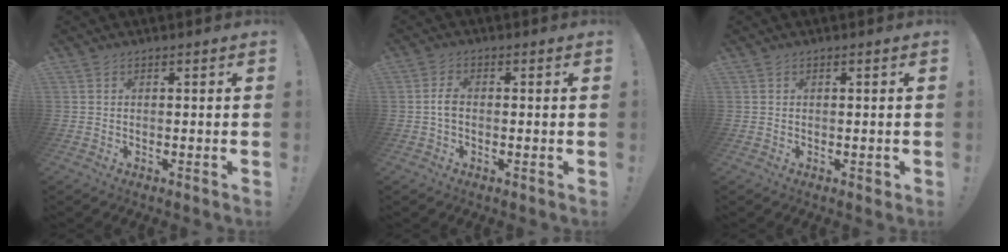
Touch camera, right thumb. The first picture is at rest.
{"total": 3.2, "force": [-0.6, 1.9, 2.6], "torque": [-0.061, 0.009, -0.010]}
{"total": 1.3, "force": [-0.1, 0.9, 0.9], "torque": [-0.009, 0.002, -0.002]}